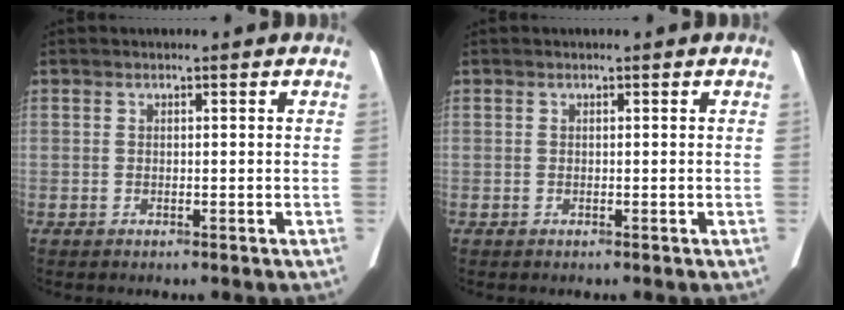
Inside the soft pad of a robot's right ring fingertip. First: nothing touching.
{"total": 0.0}